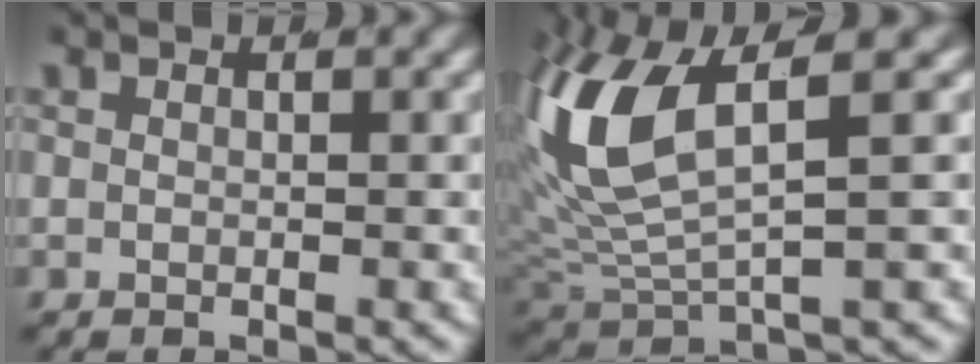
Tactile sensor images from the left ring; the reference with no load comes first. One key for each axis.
{"total": 8.4, "fx": 1.7, "fy": 4.5, "fz": 6.9, "tx": -0.173, "ty": -0.012, "tz": 0.044}